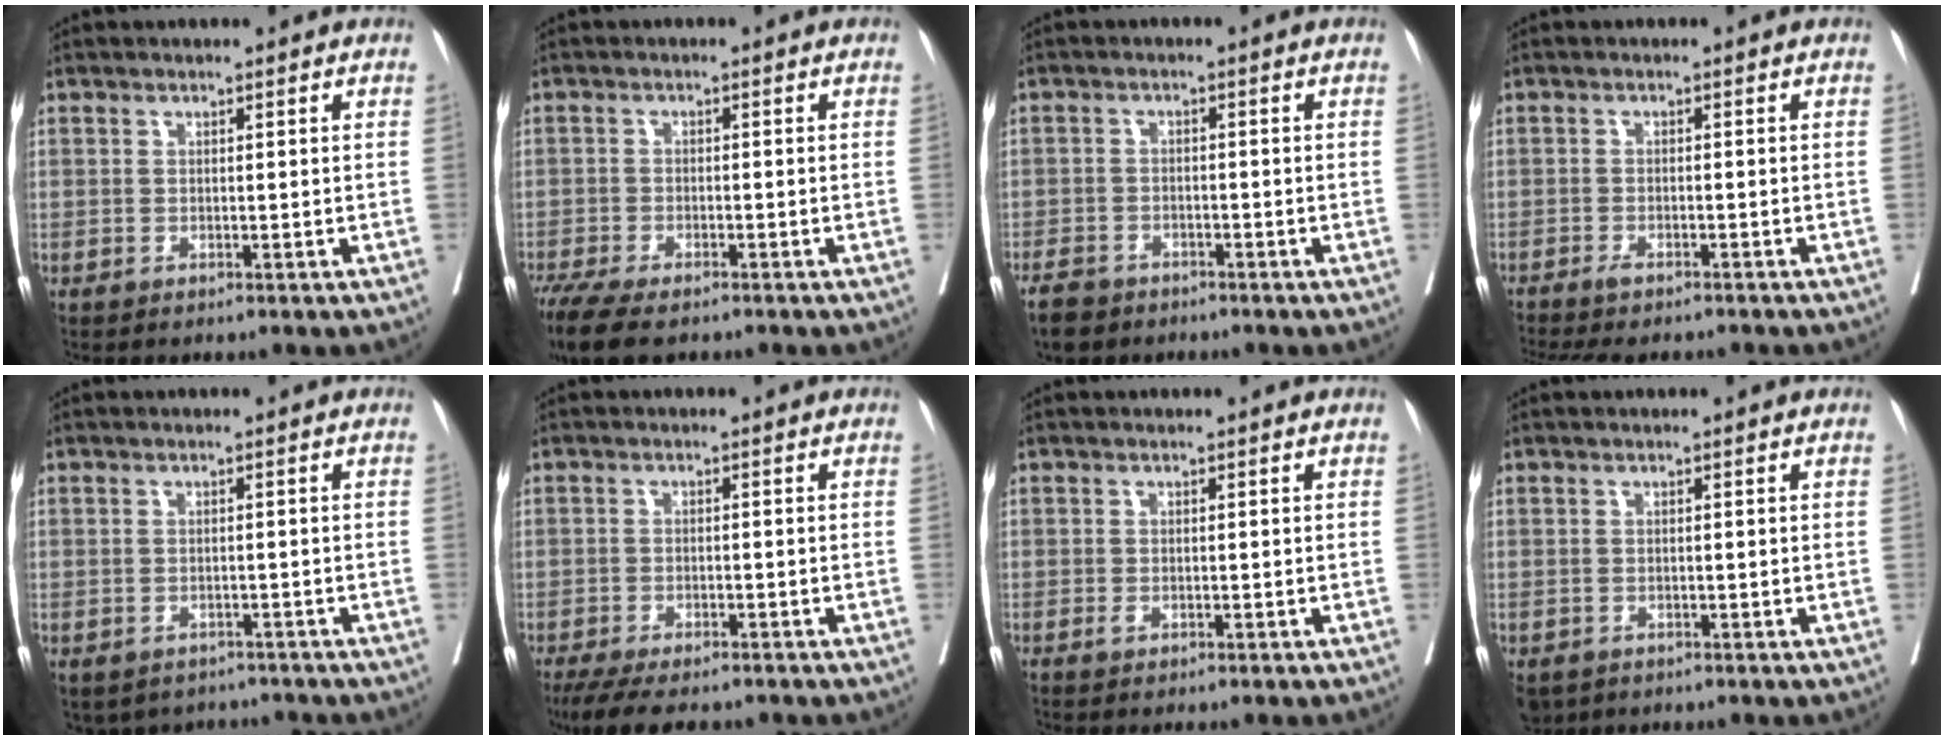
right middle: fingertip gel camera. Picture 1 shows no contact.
{"total": 8.7, "force": [-6.7, 2.6, 5.0], "torque": [-0.087, -0.017, -0.110]}
{"total": 4.6, "force": [-3.6, 2.5, 1.4], "torque": [-0.028, -0.001, -0.061]}
{"total": 4.9, "force": [-4.2, 0.9, 2.5], "torque": [-0.036, -0.009, -0.064]}
{"total": 6.3, "force": [-5.4, 3.1, 0.6], "torque": [-0.002, 0.015, -0.065]}
{"total": 9.3, "force": [-7.7, 2.5, 4.5], "torque": [-0.063, -0.011, -0.116]}
{"total": 0.6, "force": [-0.4, 0.3, 0.5], "torque": [-0.011, 0.000, -0.005]}
{"total": 3.4, "force": [-2.0, 2.5, 1.1], "torque": [-0.017, -0.004, -0.027]}